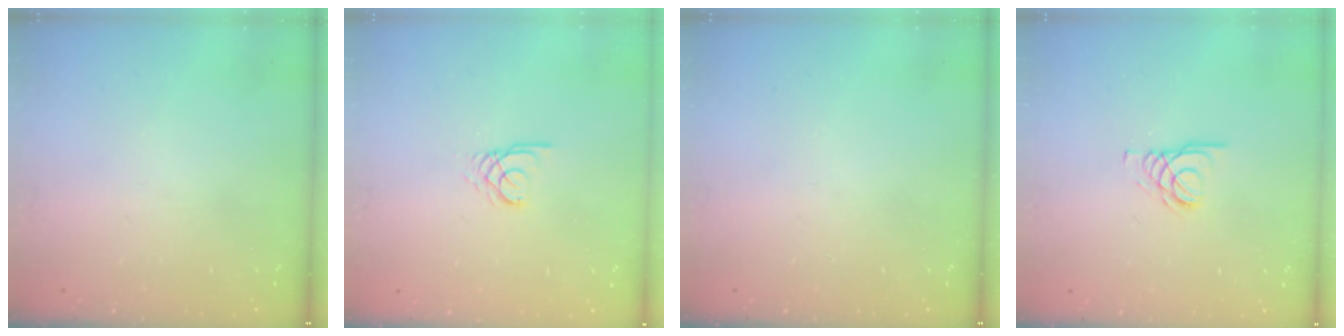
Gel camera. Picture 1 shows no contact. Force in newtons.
{"total": 2.3, "press": 2.3, "slide": 0.2}
{"total": 0.0}
{"total": 2.1, "press": 2.1, "slide": 0.2}